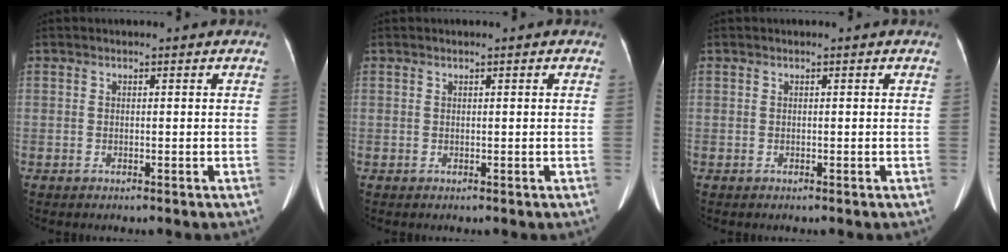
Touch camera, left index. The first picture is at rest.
{"total": 0.0}
{"total": 0.0}